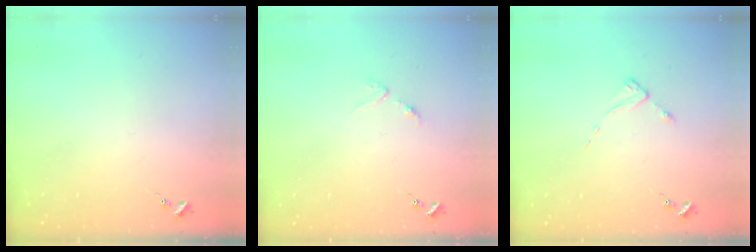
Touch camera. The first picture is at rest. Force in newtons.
{"total": 3.1, "press": 3.0, "slide": 0.5}
{"total": 2.1, "press": 2.0, "slide": 0.4}